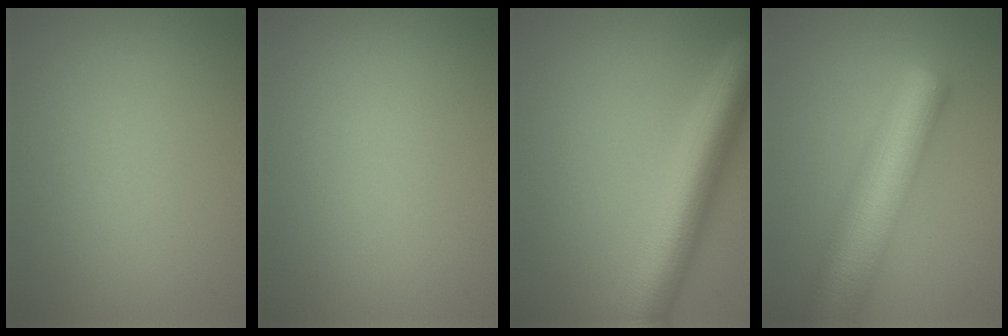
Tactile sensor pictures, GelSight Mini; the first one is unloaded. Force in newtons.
{"total": 0.0}
{"total": 8.7, "press": 8.7, "slide": 0.2}
{"total": 9.8, "press": 9.8, "slide": 0.3}